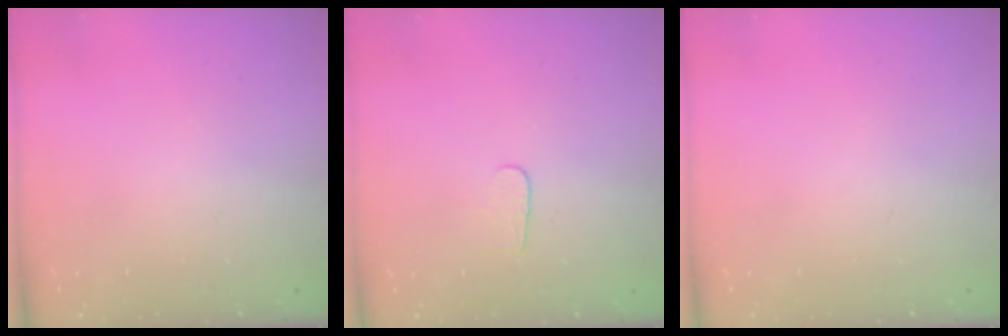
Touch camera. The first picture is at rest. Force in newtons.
{"total": 3.6, "press": 3.6, "slide": 0.3}
{"total": 0.0}